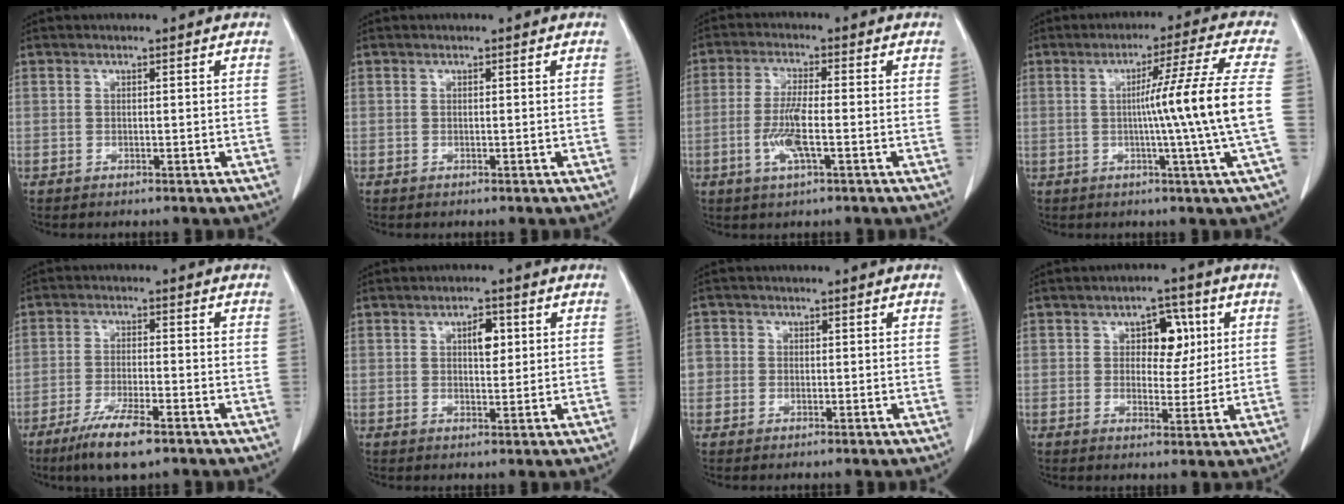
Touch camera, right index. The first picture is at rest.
{"total": 0.0}
{"total": 6.1, "force": [-1.6, 0.9, 5.9], "torque": [-0.124, -0.006, -0.032]}
{"total": 11.7, "force": [-0.7, -3.1, 11.3], "torque": [-0.168, -0.007, -0.009]}
{"total": 8.0, "force": [-5.3, 1.1, 5.9], "torque": [-0.110, -0.016, -0.089]}
{"total": 3.4, "force": [1.0, 1.5, 2.9], "torque": [-0.045, 0.002, 0.016]}
{"total": 4.1, "force": [0.0, 4.0, 1.0], "torque": [-0.025, 0.012, -0.003]}
{"total": 6.0, "force": [1.7, 3.5, 4.6], "torque": [-0.056, 0.013, 0.026]}